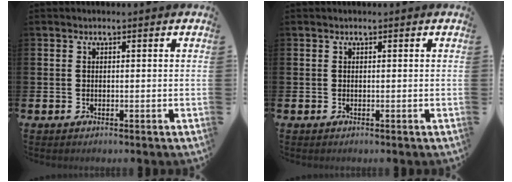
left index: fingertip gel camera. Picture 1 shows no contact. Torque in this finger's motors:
{"motor_torque": [-0.04, 0.01, 0.01, 0.01]}